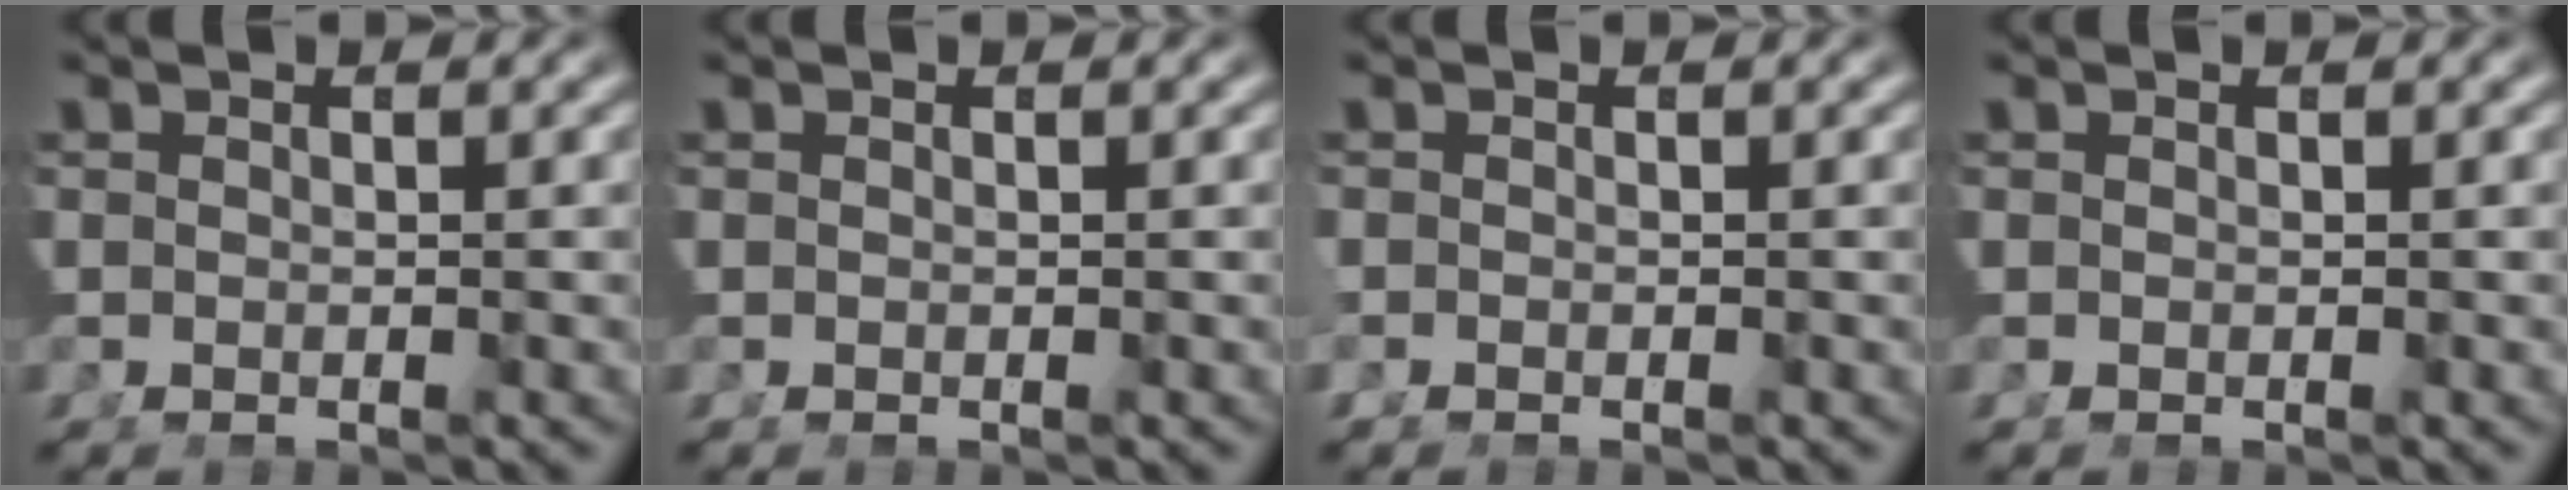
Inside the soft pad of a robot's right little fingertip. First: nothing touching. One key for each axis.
{"total": 0.0}
{"total": 0.8, "fx": -0.5, "fy": 0.3, "fz": 0.6, "tx": -0.016, "ty": -0.001, "tz": -0.009}
{"total": 0.0}